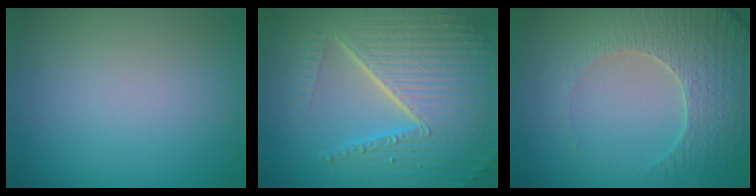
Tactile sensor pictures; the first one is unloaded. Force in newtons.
{"total": 10.1, "press": 6.4, "slide": 7.8}
{"total": 4.5, "press": 4.4, "slide": 0.8}